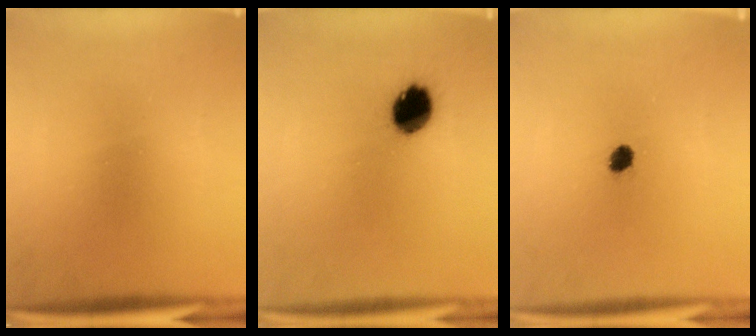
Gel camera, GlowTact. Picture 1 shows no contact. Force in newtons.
{"total": 10.2}
{"total": 2.4}